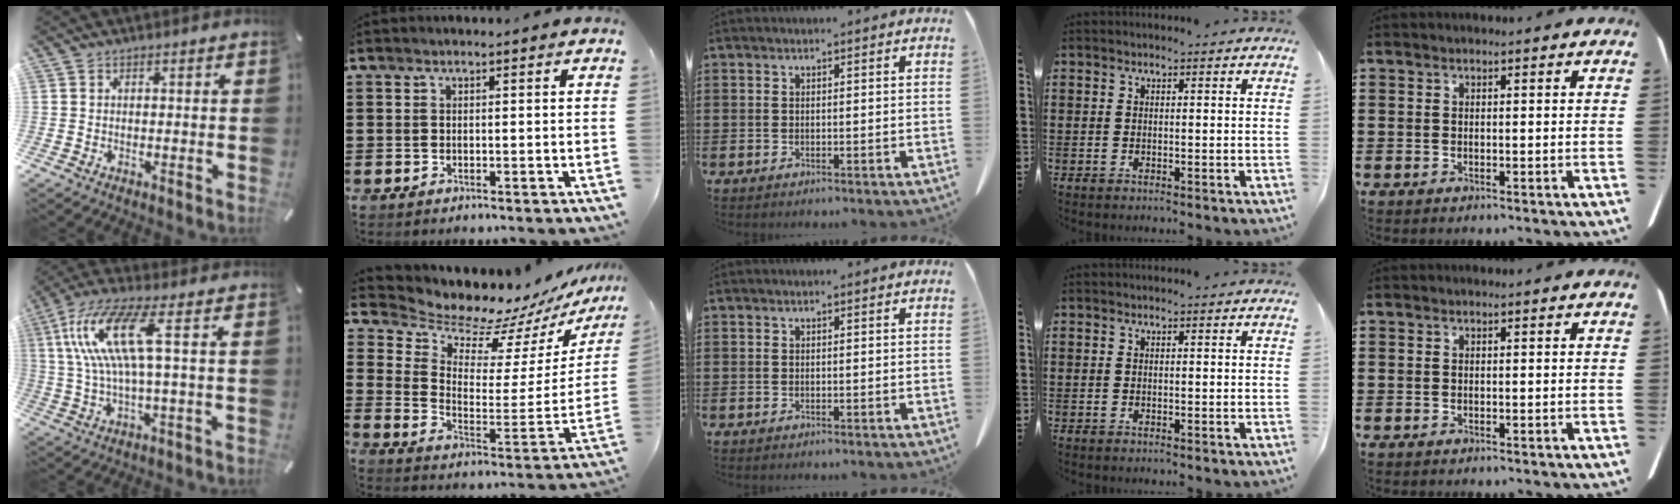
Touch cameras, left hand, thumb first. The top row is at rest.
{"thumb": {"total": 14.5, "force": [3.3, 2.8, 13.8], "torque": [-0.298, -0.012, 0.043]}, "index": {"total": 7.8, "force": [7.4, 2.3, 0.5], "torque": [-0.044, -0.074, 0.124]}}